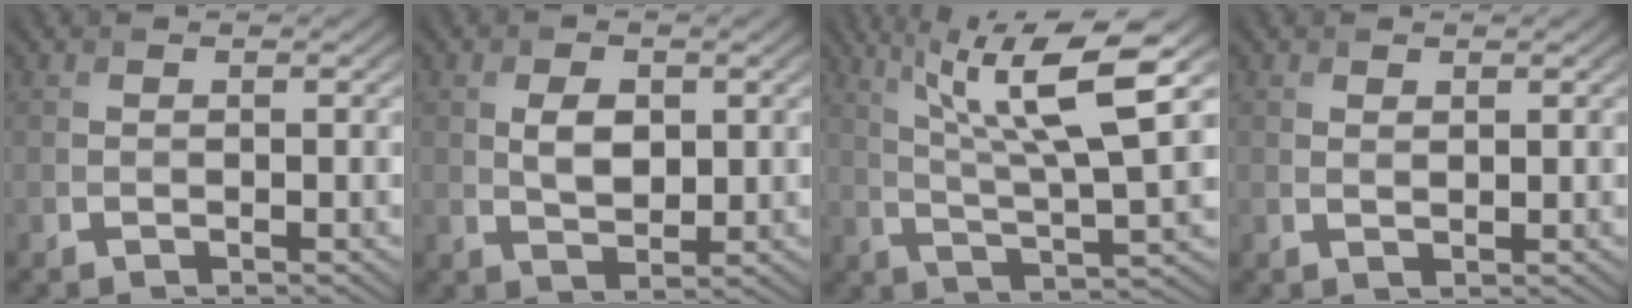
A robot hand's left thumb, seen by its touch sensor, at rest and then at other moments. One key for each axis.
{"total": 4.0, "fx": 0.7, "fy": 2.3, "fz": 3.2, "tx": -0.063, "ty": 0.001, "tz": 0.014}
{"total": 12.5, "fx": 5.6, "fy": 2.5, "fz": 10.9, "tx": -0.201, "ty": 0.007, "tz": 0.104}
{"total": 0.9, "fx": 0.7, "fy": 0.2, "fz": 0.5, "tx": -0.012, "ty": -0.001, "tz": 0.016}